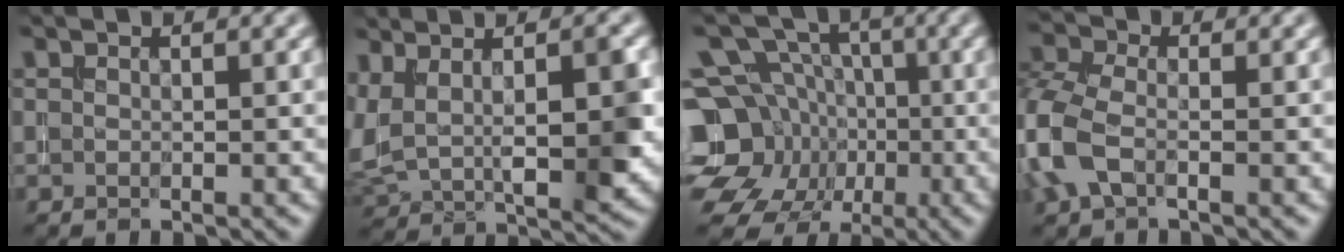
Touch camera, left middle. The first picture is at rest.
{"total": 8.5, "force": [1.6, 3.5, 7.6], "torque": [-0.137, -0.001, 0.034]}
{"total": 14.3, "force": [-3.6, 13.0, 4.8], "torque": [-0.126, -0.010, -0.075]}
{"total": 4.8, "force": [-1.3, 3.0, 3.5], "torque": [-0.100, 0.007, -0.040]}